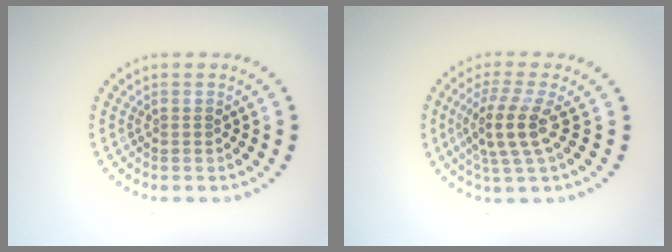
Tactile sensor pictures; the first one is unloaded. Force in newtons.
{"total": 3.6, "press": 2.9, "slide": 2.1}